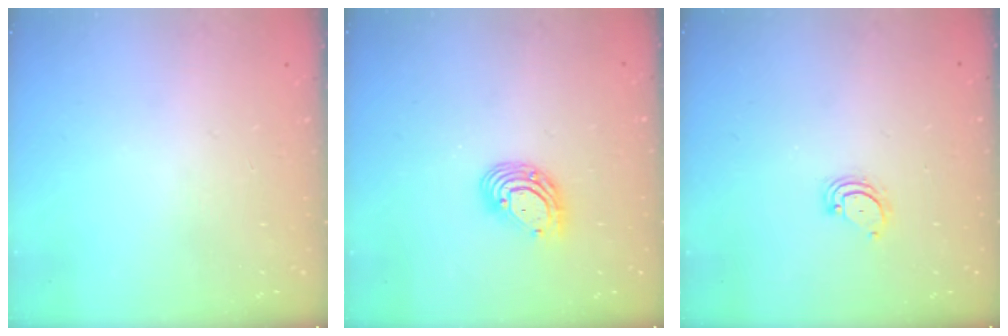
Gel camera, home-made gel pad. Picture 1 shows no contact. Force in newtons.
{"total": 9.6, "press": 9.4, "slide": 1.9}
{"total": 2.3, "press": 2.3, "slide": 0.2}